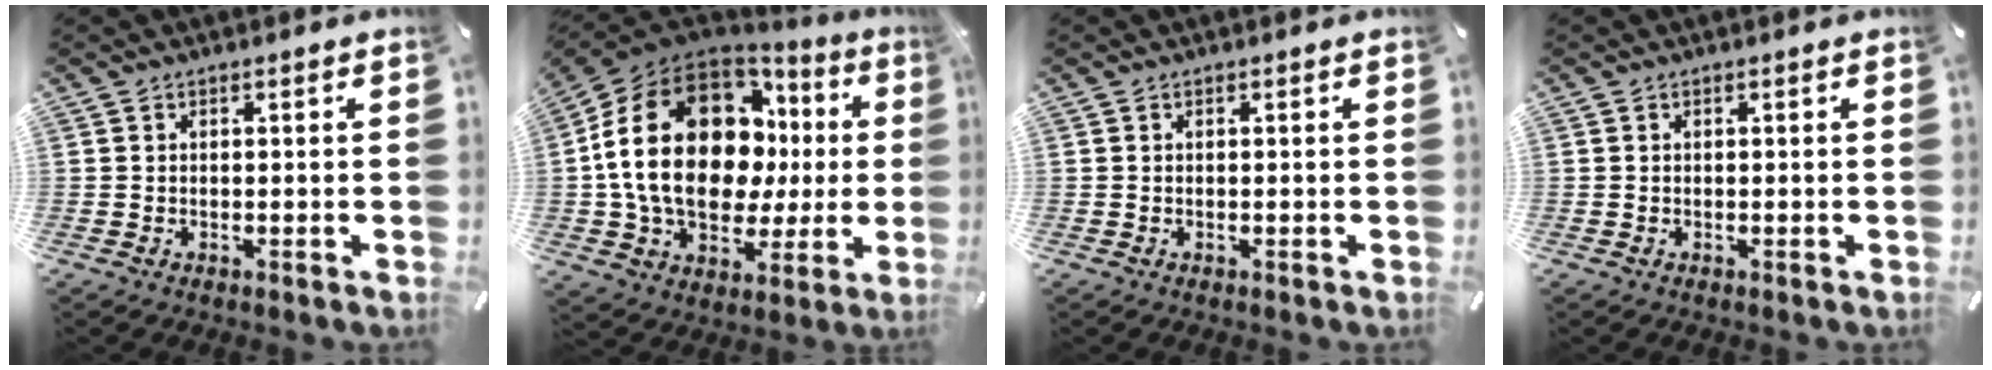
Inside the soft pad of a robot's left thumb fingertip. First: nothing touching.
{"total": 22.8, "force": [3.7, 16.3, 15.6], "torque": [-0.309, -0.018, 0.077]}
{"total": 0.0}
{"total": 0.0}